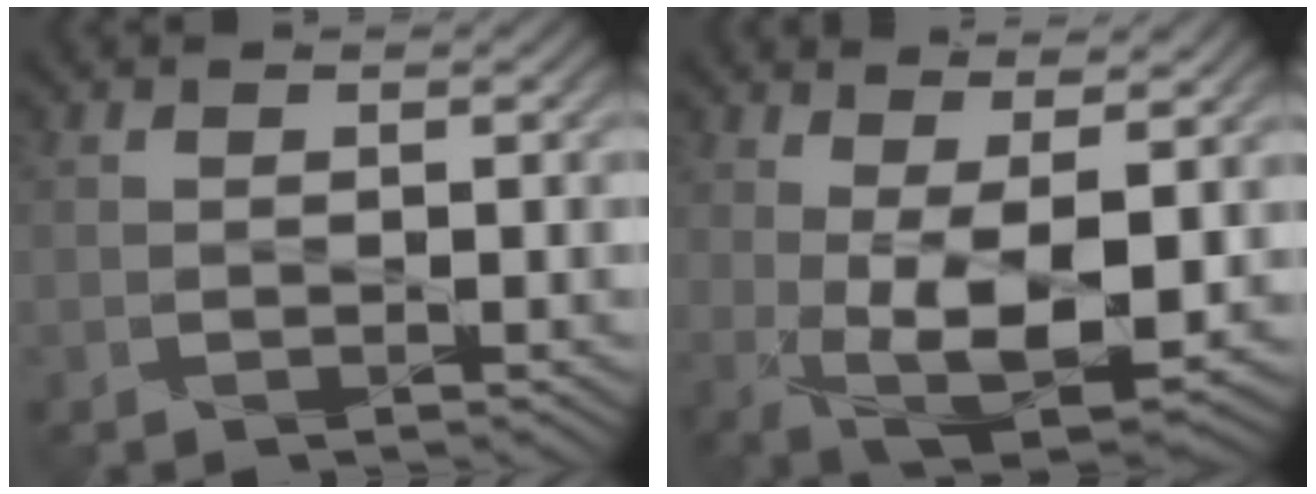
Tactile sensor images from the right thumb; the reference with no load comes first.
{"total": 9.5, "force": [1.1, 3.9, 8.6], "torque": [-0.174, -0.012, 0.025]}